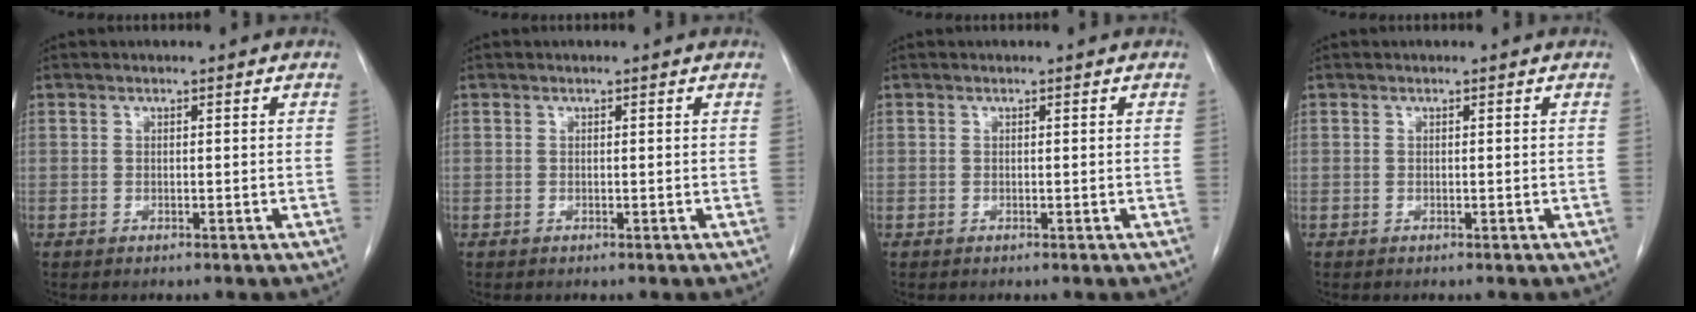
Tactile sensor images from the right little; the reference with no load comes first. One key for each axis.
{"total": 0.0}
{"total": 0.0}
{"total": 0.0}